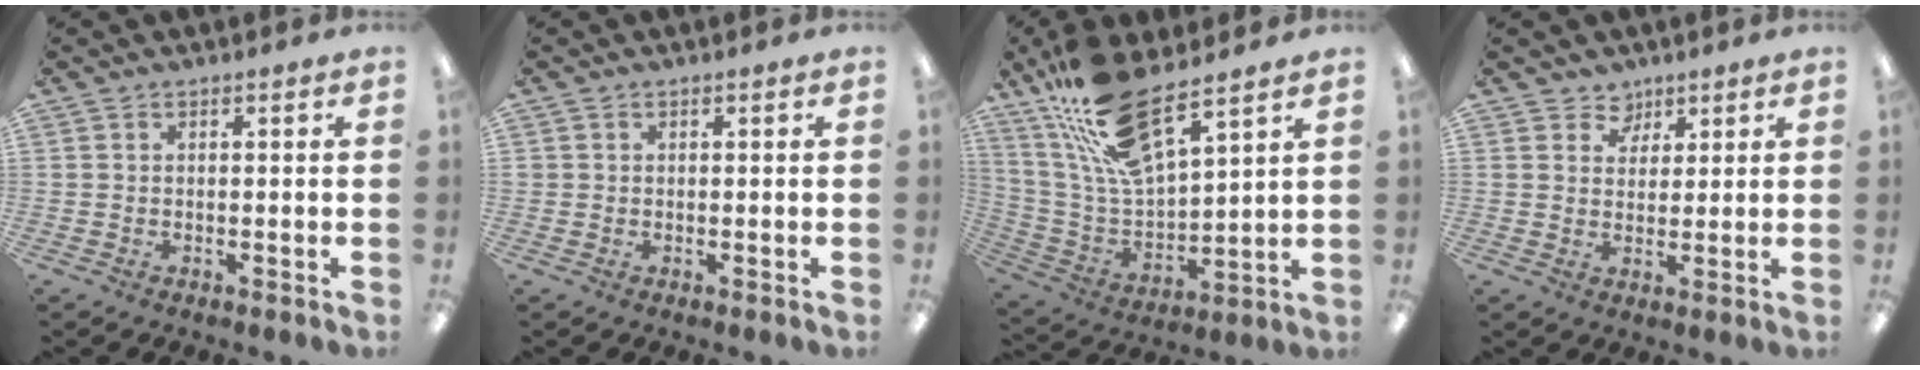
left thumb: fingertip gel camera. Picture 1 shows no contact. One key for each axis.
{"total": 0.8, "fx": 0.2, "fy": 0.8, "fz": 0.1, "tx": -0.003, "ty": 0.003, "tz": 0.004}
{"total": 17.9, "fx": 13.2, "fy": 5.2, "fz": 10.8, "tx": -0.227, "ty": -0.076, "tz": 0.233}
{"total": 4.4, "fx": 3.1, "fy": 3.2, "fz": 0.0, "tx": 0.008, "ty": -0.016, "tz": 0.052}